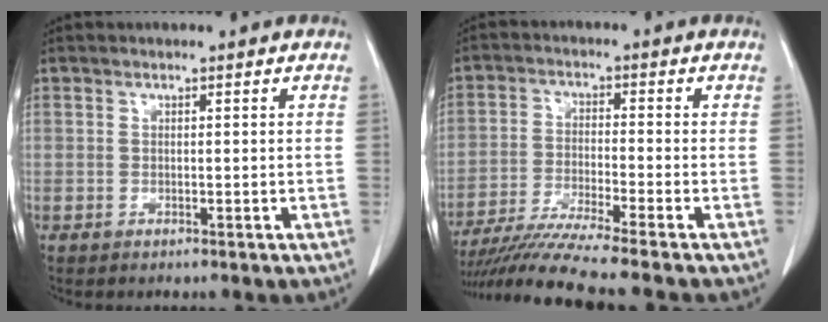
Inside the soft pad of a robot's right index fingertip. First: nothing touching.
{"total": 10.7, "force": [-9.1, -2.2, 5.1], "torque": [-0.083, -0.027, -0.157]}